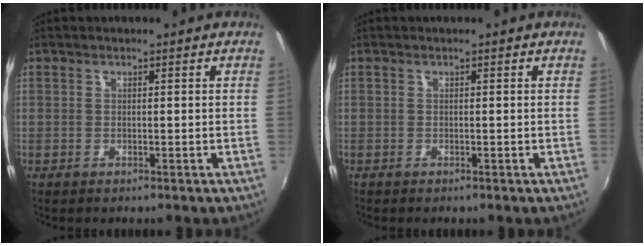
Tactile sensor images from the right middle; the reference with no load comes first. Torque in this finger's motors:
{"motor_torque": [-0.27, -0.12, -0.04, -0.01]}